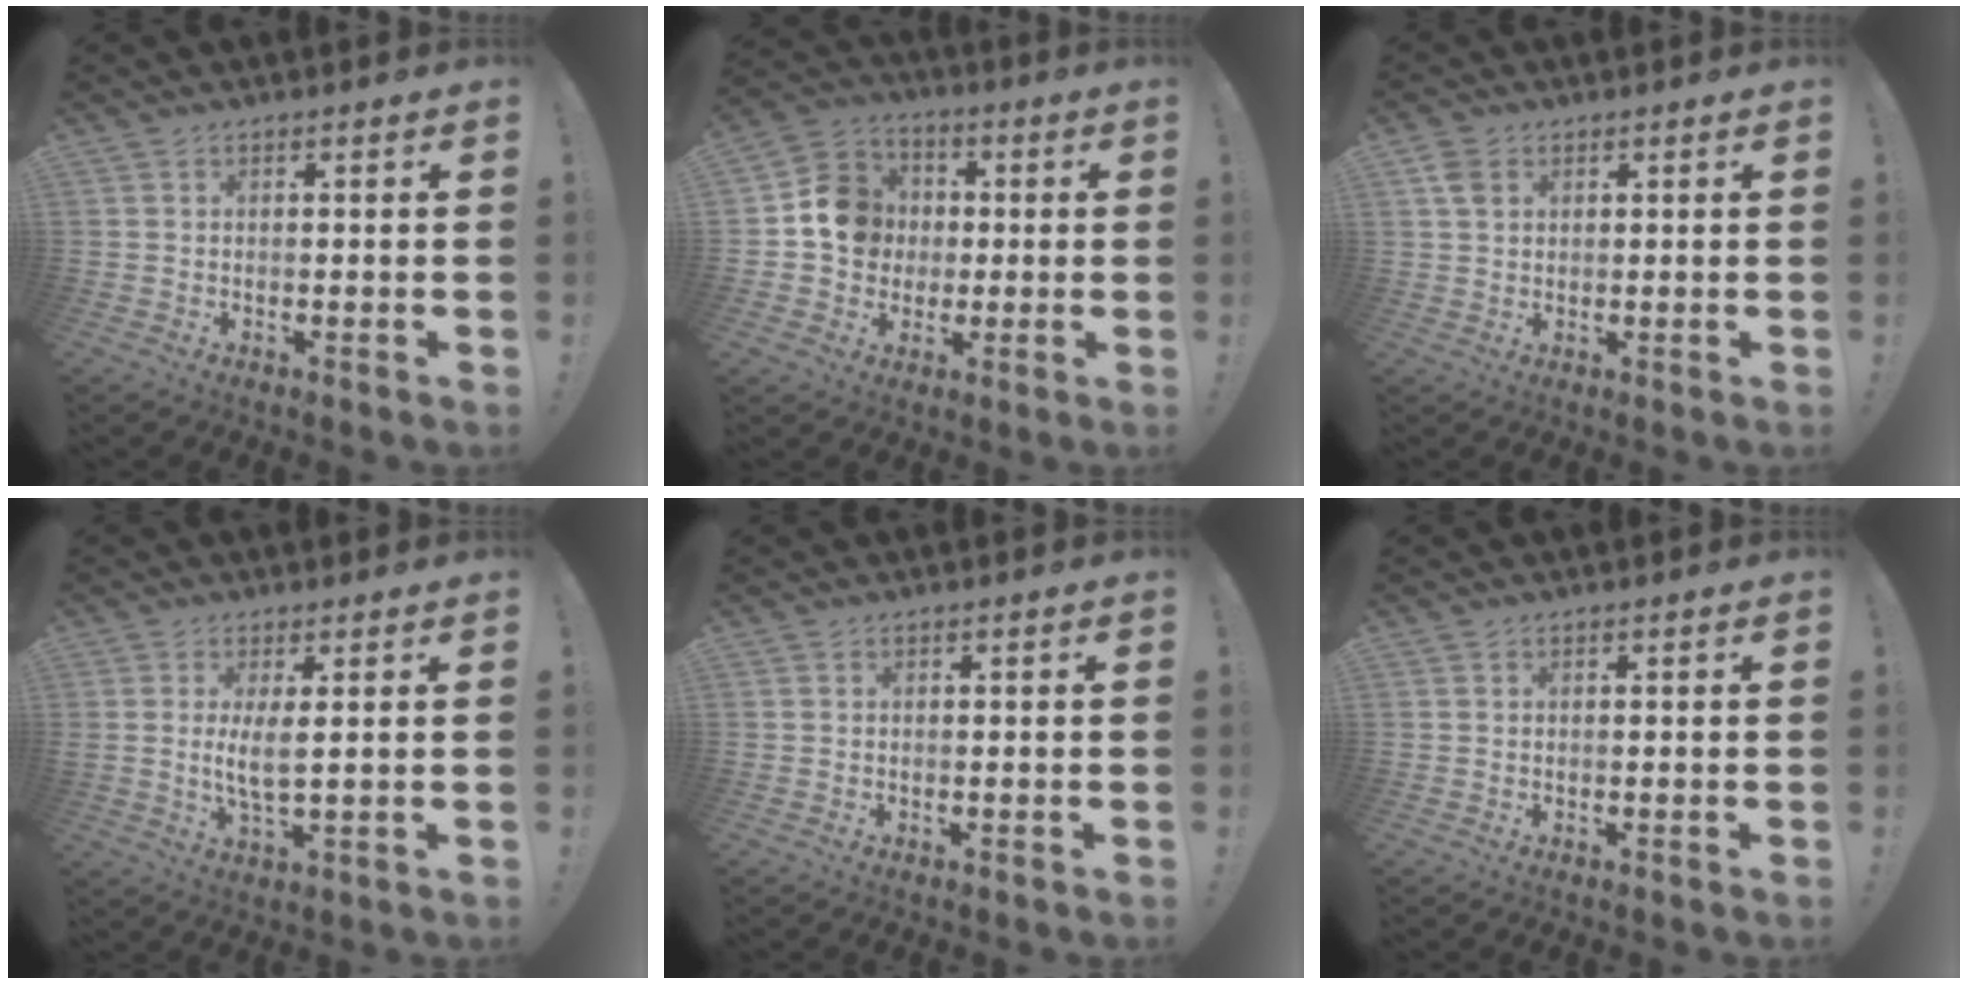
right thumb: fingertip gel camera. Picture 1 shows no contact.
{"total": 11.6, "force": [0.2, 10.9, 4.1], "torque": [-0.041, 0.018, 0.014]}
{"total": 4.2, "force": [1.9, 3.1, 2.1], "torque": [-0.023, -0.003, 0.035]}
{"total": 5.4, "force": [1.3, 1.0, 5.1], "torque": [-0.094, -0.013, 0.020]}
{"total": 0.0}
{"total": 0.0}